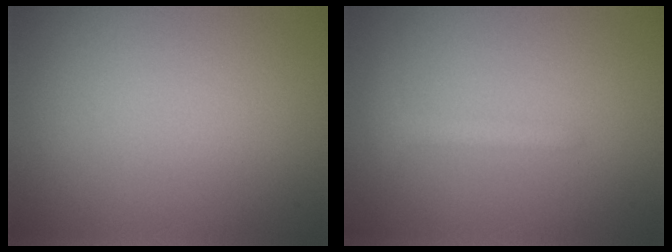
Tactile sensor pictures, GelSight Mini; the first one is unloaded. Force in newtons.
{"total": 1.6, "press": 1.6, "slide": 0.1}